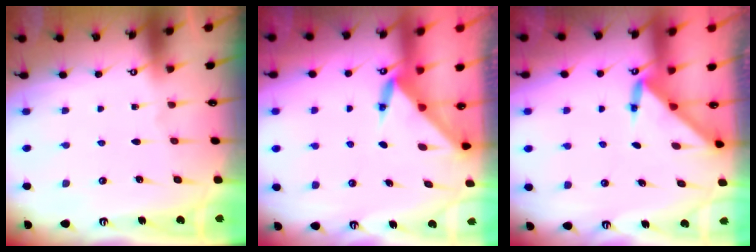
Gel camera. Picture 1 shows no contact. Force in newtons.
{"total": 3.5, "press": 3.5, "slide": 0.4}
{"total": 3.3, "press": 3.3, "slide": 0.2}